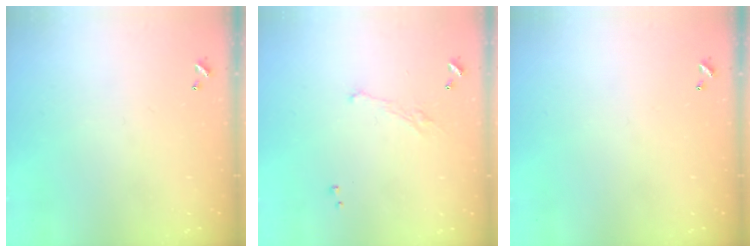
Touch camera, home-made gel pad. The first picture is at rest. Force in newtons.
{"total": 1.9, "press": 1.7, "slide": 0.8}
{"total": 0.0}